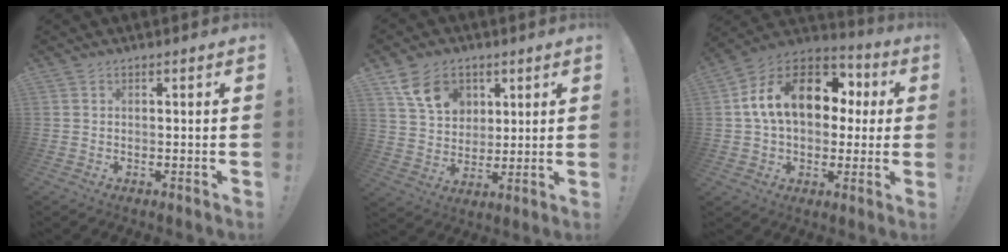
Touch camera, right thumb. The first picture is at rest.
{"total": 12.2, "force": [6.3, 8.9, 5.5], "torque": [-0.086, -0.020, 0.125]}
{"total": 18.9, "force": [4.4, 12.6, 13.3], "torque": [-0.226, 0.005, 0.080]}